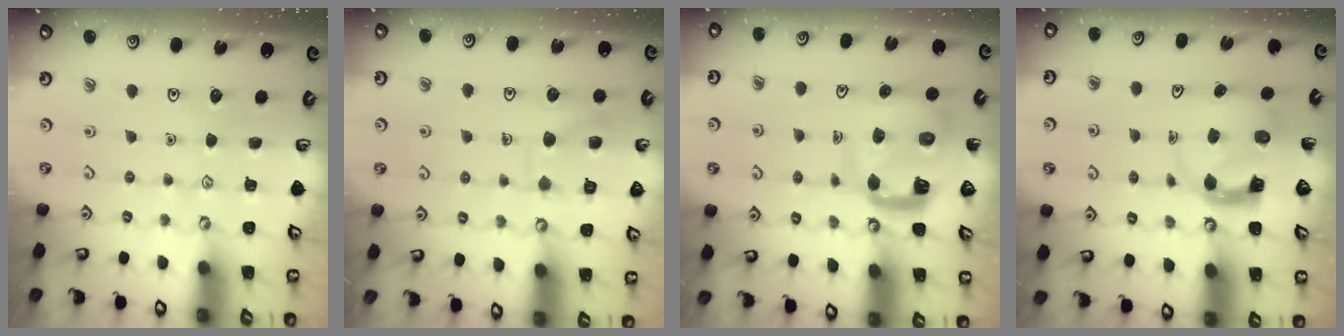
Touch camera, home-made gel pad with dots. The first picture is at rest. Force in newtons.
{"total": 9.9, "press": 9.8, "slide": 0.9}
{"total": 7.6, "press": 7.5, "slide": 1.0}
{"total": 3.9, "press": 3.8, "slide": 0.5}